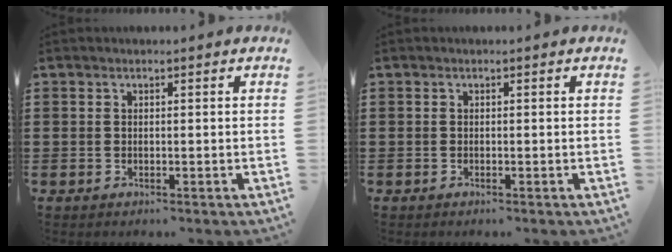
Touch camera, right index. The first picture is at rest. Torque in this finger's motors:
{"motor_torque": [-0.01, -0.01, -0.01, -0.03]}